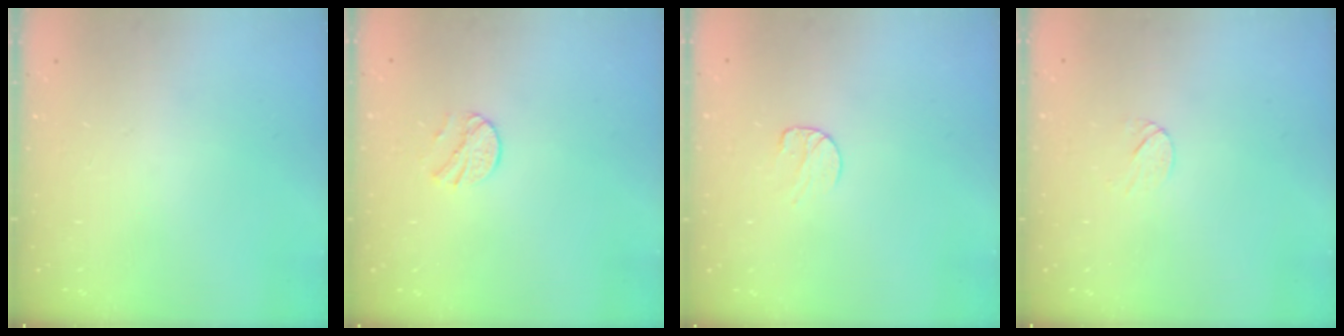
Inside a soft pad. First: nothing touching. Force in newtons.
{"total": 7.3, "press": 7.3, "slide": 0.5}
{"total": 6.8, "press": 6.8, "slide": 0.5}
{"total": 4.0, "press": 4.0, "slide": 0.4}